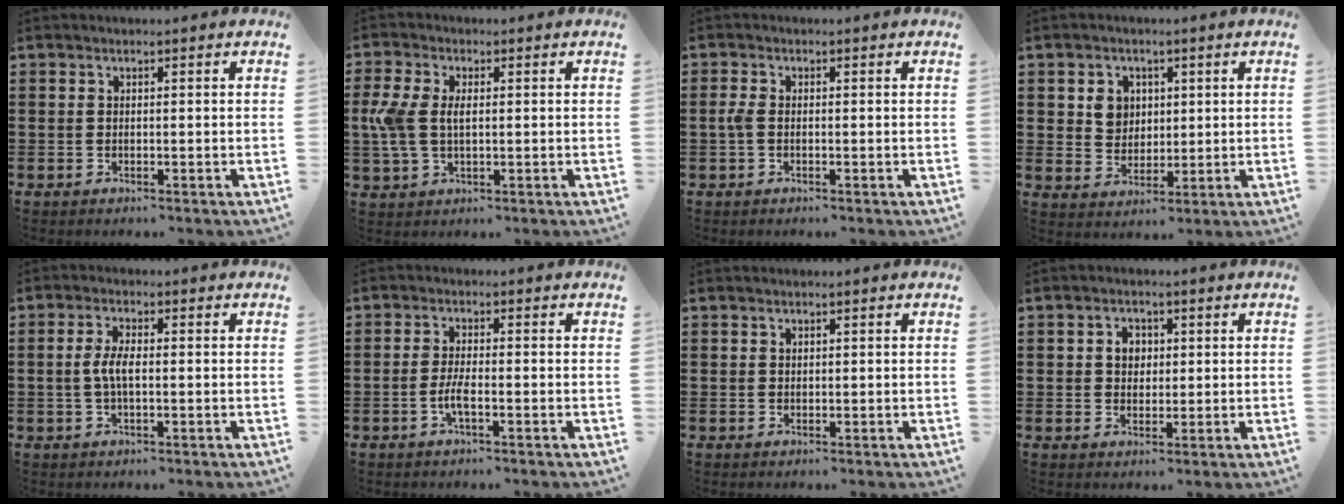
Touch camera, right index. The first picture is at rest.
{"total": 5.5, "force": [0.3, 3.1, 4.5], "torque": [-0.128, -0.003, -0.006]}
{"total": 1.8, "force": [-0.4, 0.8, 1.5], "torque": [-0.039, -0.003, -0.009]}
{"total": 4.6, "force": [1.4, 3.9, 1.9], "torque": [-0.045, 0.011, 0.022]}
{"total": 3.7, "force": [-0.3, 1.2, 3.5], "torque": [-0.079, -0.003, -0.010]}
{"total": 3.0, "force": [-1.2, 0.5, 2.7], "torque": [-0.061, -0.004, -0.026]}
{"total": 0.5, "force": [0.4, 0.3, 0.1], "torque": [-0.003, 0.001, 0.008]}
{"total": 3.0, "force": [0.6, 2.4, 1.7], "torque": [-0.042, 0.011, 0.008]}